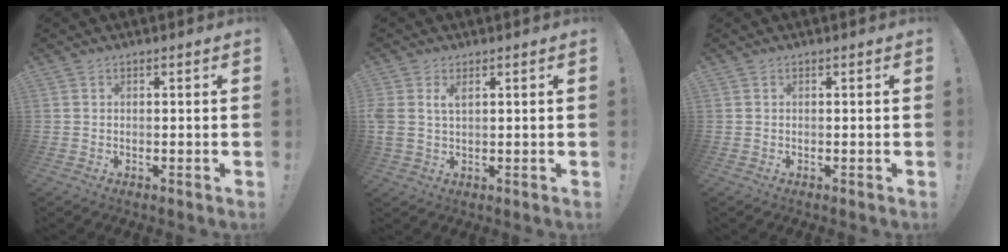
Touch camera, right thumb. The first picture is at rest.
{"total": 3.3, "force": [1.5, 1.7, 2.3], "torque": [-0.045, -0.003, 0.028]}
{"total": 0.0}